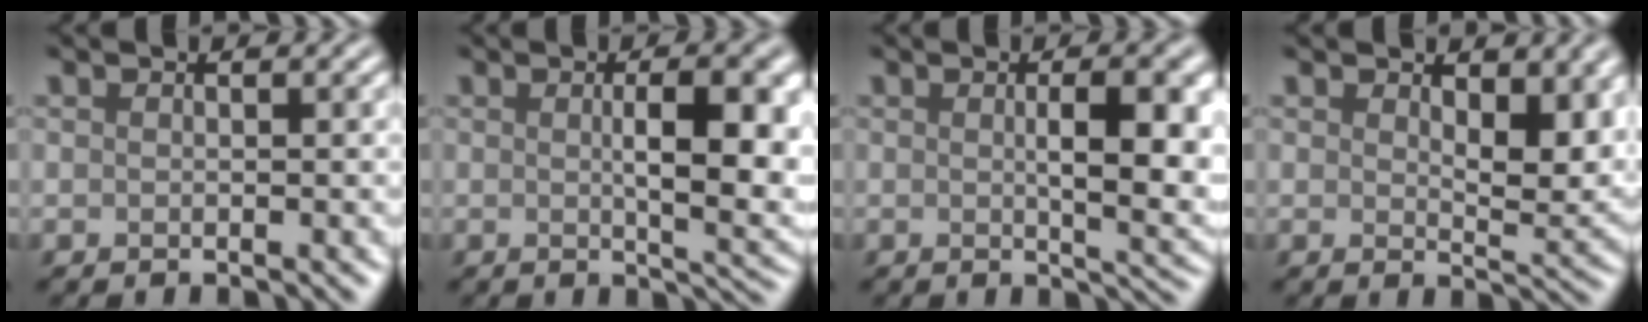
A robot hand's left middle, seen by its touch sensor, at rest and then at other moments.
{"total": 7.1, "force": [0.5, 2.0, 6.9], "torque": [-0.092, -0.004, 0.012]}
{"total": 6.4, "force": [0.5, 1.7, 6.2], "torque": [-0.082, -0.002, 0.012]}
{"total": 5.0, "force": [1.9, 2.4, 3.9], "torque": [-0.055, -0.008, 0.036]}